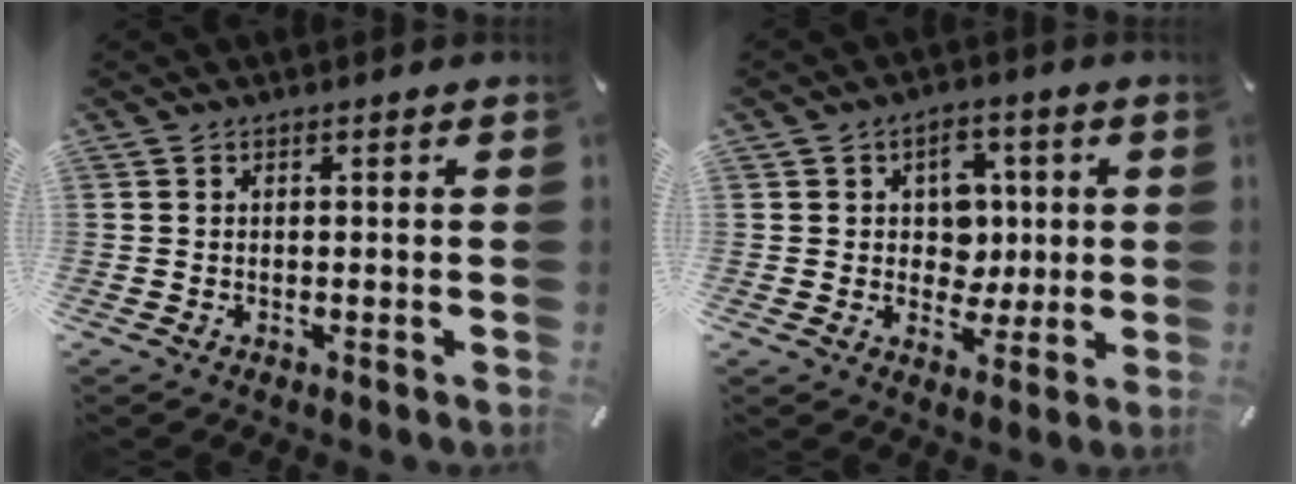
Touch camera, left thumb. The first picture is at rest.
{"total": 8.4, "force": [1.1, 7.6, 3.4], "torque": [-0.040, 0.001, 0.019]}